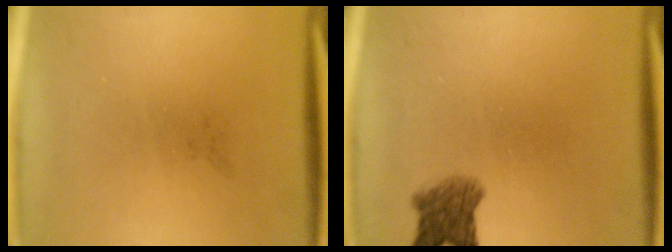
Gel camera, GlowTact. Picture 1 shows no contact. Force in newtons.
{"total": 4.3}